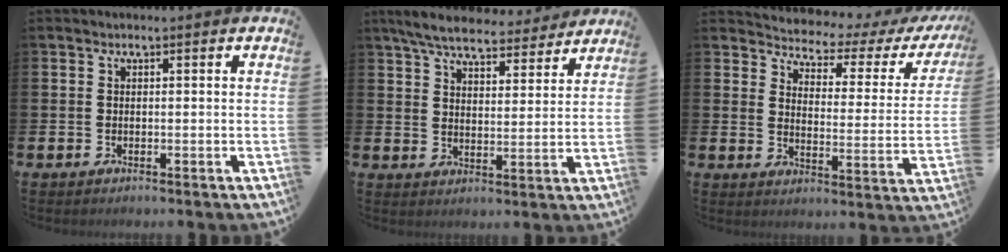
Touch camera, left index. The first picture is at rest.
{"total": 6.7, "force": [6.3, 1.5, 1.9], "torque": [-0.057, -0.032, 0.110]}
{"total": 3.9, "force": [3.6, 1.3, 0.7], "torque": [-0.041, -0.035, 0.054]}